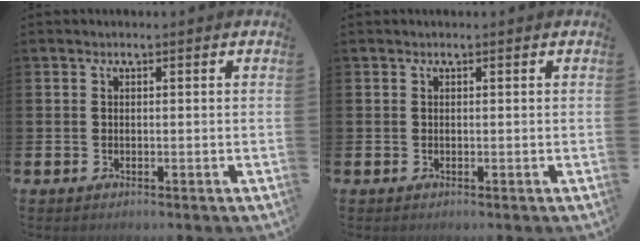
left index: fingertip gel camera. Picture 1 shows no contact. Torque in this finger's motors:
{"motor_torque": [1.07, -1.07, 0.00, 0.00]}